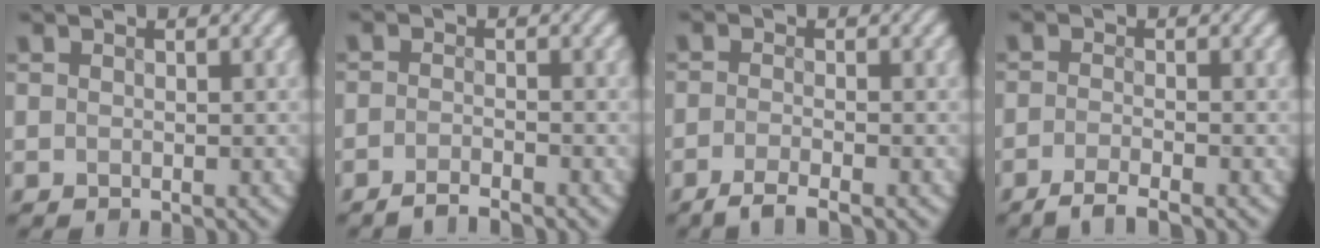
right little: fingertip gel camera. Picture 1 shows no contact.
{"total": 1.9, "force": [-1.7, 0.1, 0.7], "torque": [-0.017, 0.003, -0.036]}
{"total": 2.5, "force": [-2.0, 0.3, 1.6], "torque": [-0.039, -0.001, -0.045]}
{"total": 2.5, "force": [-2.0, 0.3, 1.5], "torque": [-0.035, 0.000, -0.045]}